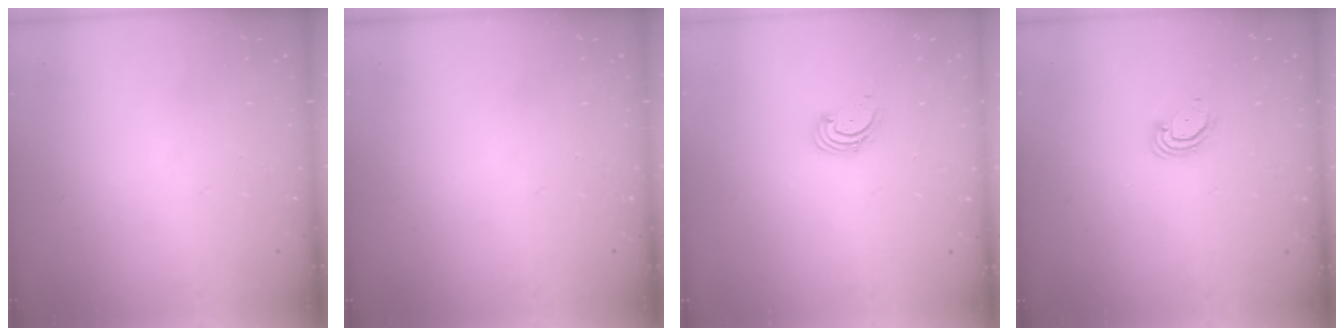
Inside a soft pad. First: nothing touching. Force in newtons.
{"total": 0.0}
{"total": 1.6, "press": 1.6, "slide": 0.2}
{"total": 3.1, "press": 3.1, "slide": 0.2}